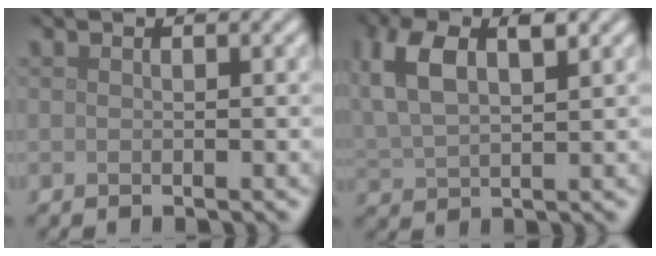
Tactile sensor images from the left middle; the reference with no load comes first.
{"total": 6.3, "force": [2.4, 3.3, 4.8], "torque": [-0.106, 0.009, 0.041]}